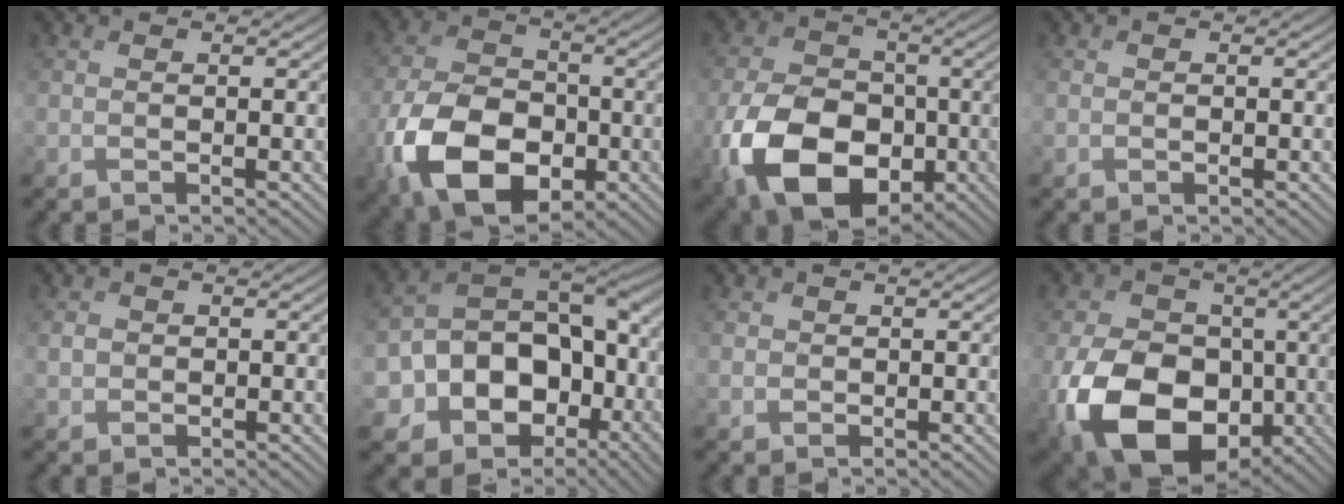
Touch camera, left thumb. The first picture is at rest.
{"total": 13.9, "force": [-5.3, 8.9, 9.3], "torque": [-0.220, -0.036, -0.102]}
{"total": 15.5, "force": [-5.3, 10.5, 10.1], "torque": [-0.233, -0.044, -0.099]}
{"total": 0.0}
{"total": 1.2, "force": [0.2, 1.1, 0.5], "torque": [-0.012, -0.002, 0.000]}
{"total": 15.6, "force": [-3.6, 11.4, 10.0], "torque": [-0.208, -0.033, -0.053]}
{"total": 1.1, "force": [0.3, 1.1, 0.1], "torque": [-0.003, -0.004, 0.003]}
{"total": 17.7, "force": [-5.2, 12.3, 11.6], "torque": [-0.248, -0.043, -0.089]}